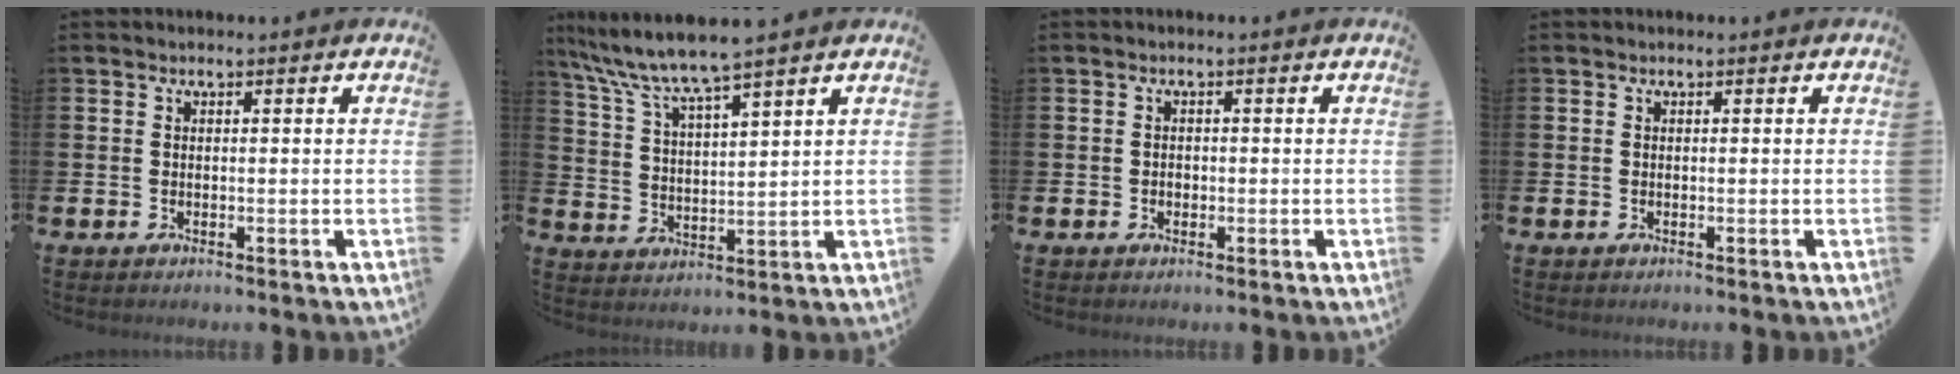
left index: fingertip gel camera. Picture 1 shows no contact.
{"total": 7.3, "force": [6.6, -0.1, 3.0], "torque": [-0.083, -0.032, 0.114]}
{"total": 0.8, "force": [-0.2, 0.7, 0.3], "torque": [-0.002, 0.002, -0.006]}
{"total": 0.0}